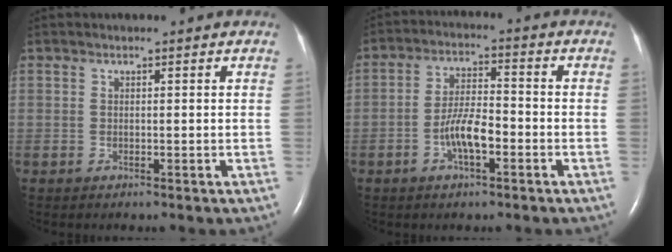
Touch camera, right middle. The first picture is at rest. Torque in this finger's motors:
{"motor_torque": [0.96, -0.42, 0.19, 0.05]}